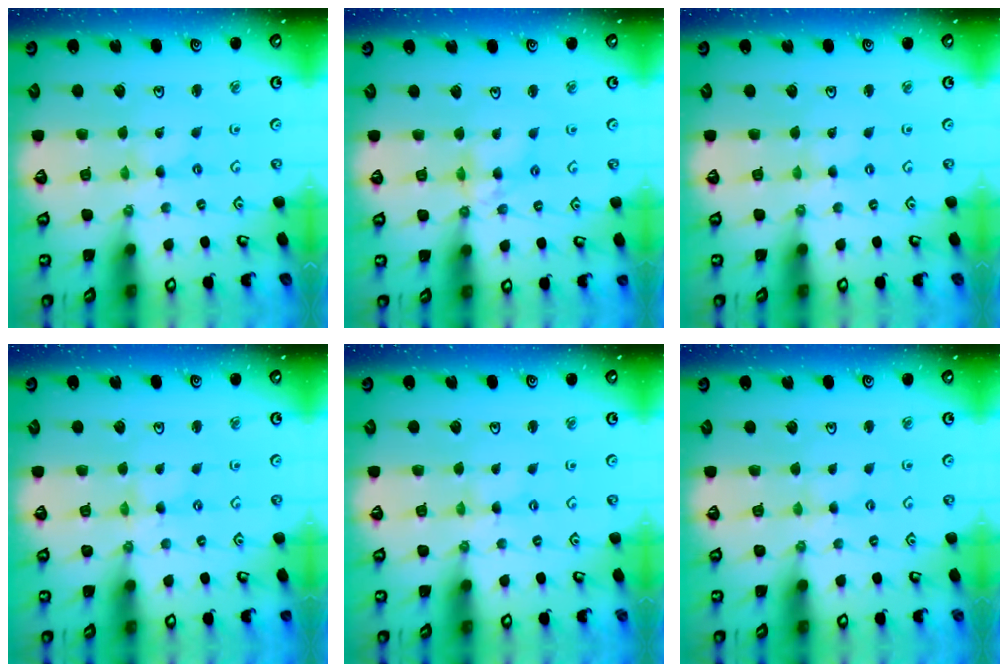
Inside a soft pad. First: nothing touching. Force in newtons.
{"total": 7.9, "press": 7.9, "slide": 0.6}
{"total": 0.0}
{"total": 0.8, "press": 0.8, "slide": 0.2}
{"total": 0.0}
{"total": 1.0, "press": 0.9, "slide": 0.2}